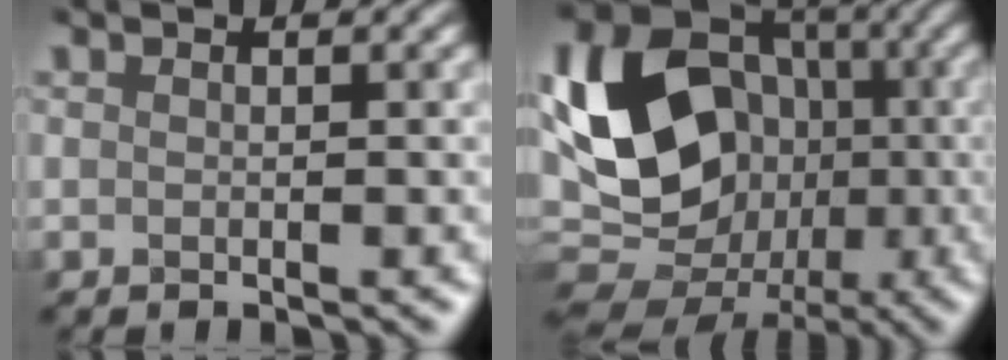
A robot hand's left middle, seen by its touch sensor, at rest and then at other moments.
{"total": 14.5, "force": [-1.9, 11.6, 8.5], "torque": [-0.178, -0.011, 0.001]}